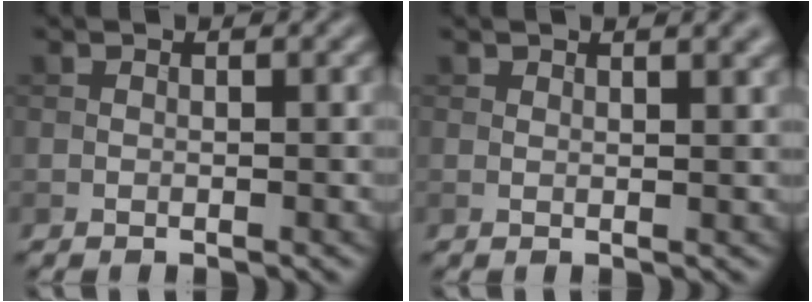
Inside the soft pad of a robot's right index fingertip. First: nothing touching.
{"total": 2.7, "force": [1.8, 0.9, 1.8], "torque": [-0.011, 0.002, 0.021]}